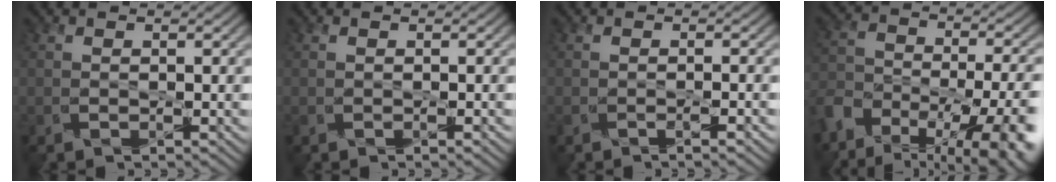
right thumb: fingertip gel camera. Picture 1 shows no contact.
{"total": 0.0}
{"total": 1.4, "force": [-1.1, 0.0, 0.9], "torque": [-0.011, 0.002, -0.021]}
{"total": 16.2, "force": [-10.1, 8.2, 9.6], "torque": [-0.190, -0.039, -0.140]}